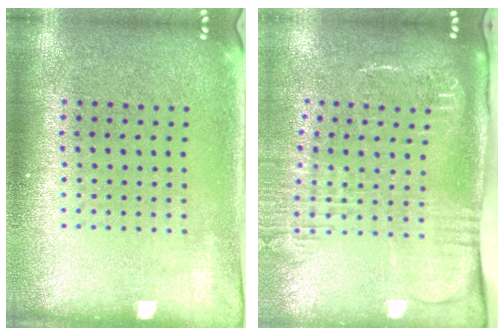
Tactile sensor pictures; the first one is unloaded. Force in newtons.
{"total": 2.7, "press": 2.1, "slide": 1.7}